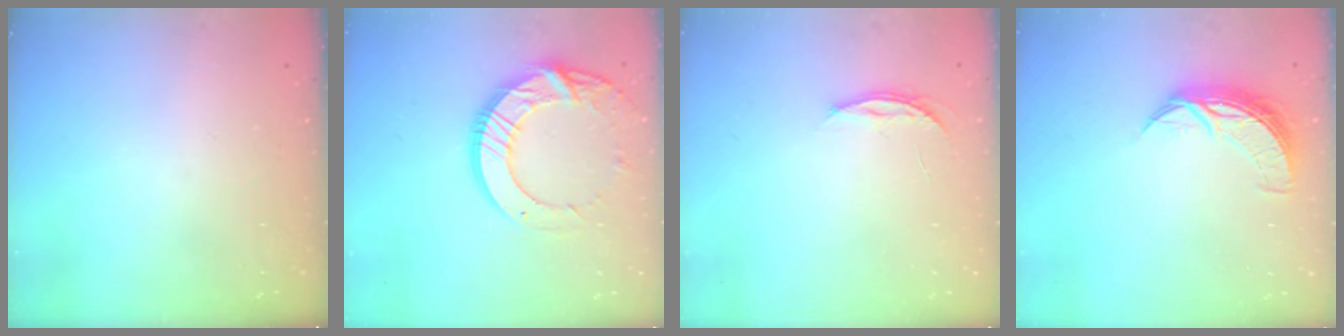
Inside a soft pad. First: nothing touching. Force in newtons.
{"total": 16.7, "press": 16.7, "slide": 1.4}
{"total": 4.0, "press": 3.9, "slide": 0.5}
{"total": 8.2, "press": 8.2, "slide": 0.7}